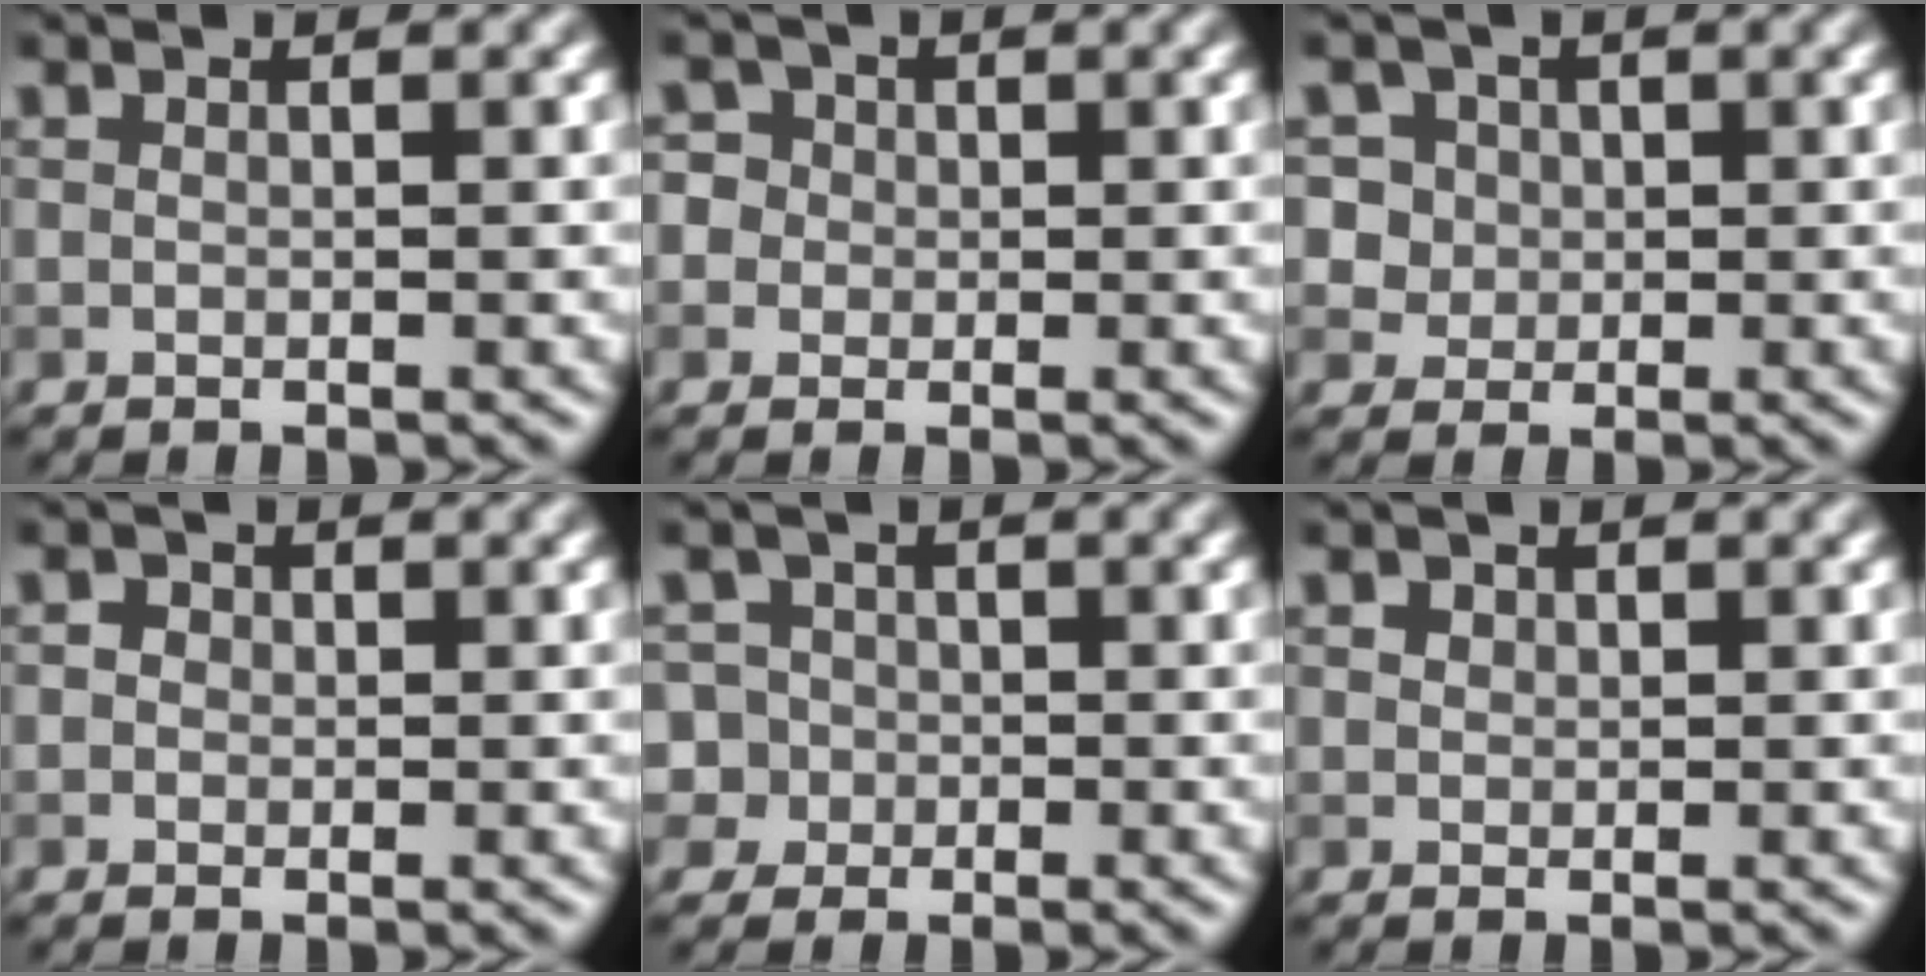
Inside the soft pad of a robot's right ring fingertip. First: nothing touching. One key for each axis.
{"total": 4.1, "fx": 1.2, "fy": 3.7, "fz": 1.4, "tx": -0.002, "ty": 0.030, "tz": -0.003}
{"total": 6.4, "fx": 2.5, "fy": 5.4, "fz": 2.3, "tx": -0.037, "ty": 0.022, "tz": 0.022}
{"total": 1.2, "fx": 0.3, "fy": 1.1, "fz": 0.5, "tx": 0.001, "ty": 0.000, "tz": -0.009}
{"total": 5.3, "fx": -0.4, "fy": 5.1, "fz": 1.5, "tx": -0.015, "ty": 0.027, "tz": -0.037}
{"total": 1.3, "fx": 0.7, "fy": 1.0, "fz": 0.4, "tx": -0.007, "ty": 0.000, "tz": 0.003}